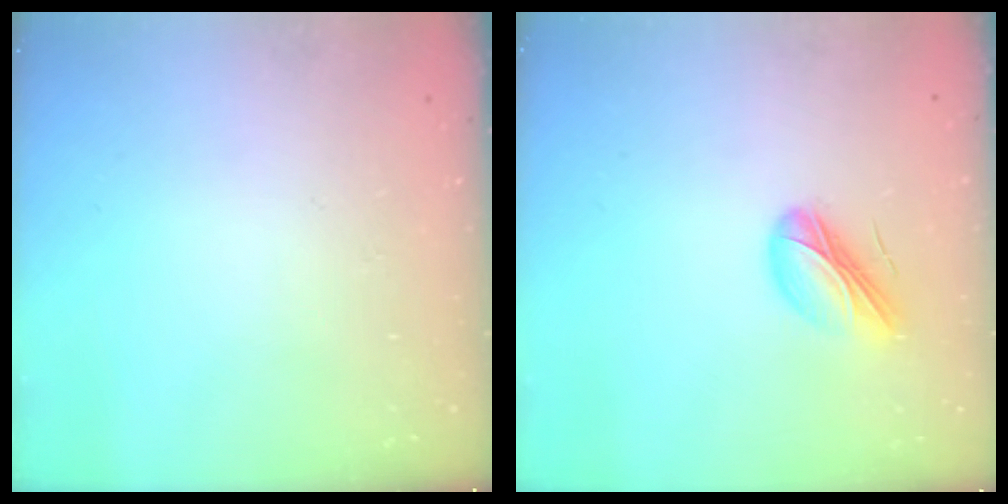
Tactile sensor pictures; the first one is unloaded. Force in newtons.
{"total": 9.5, "press": 9.2, "slide": 2.5}